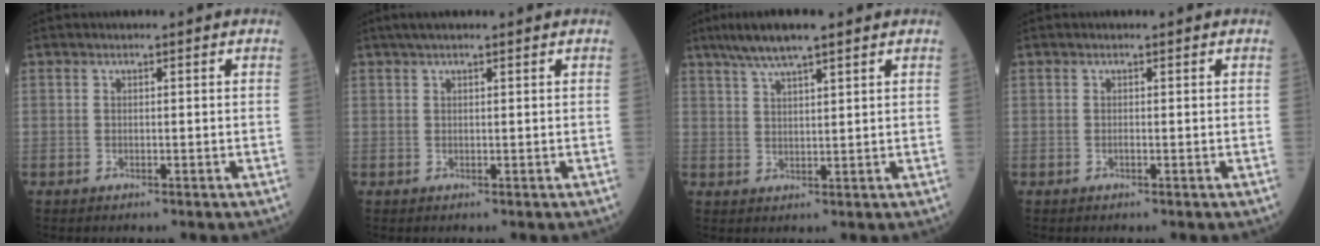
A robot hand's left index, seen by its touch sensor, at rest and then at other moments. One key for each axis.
{"total": 3.9, "fx": 3.1, "fy": 0.3, "fz": 2.4, "tx": -0.036, "ty": 0.032, "tz": 0.052}
{"total": 7.0, "fx": 5.2, "fy": 0.6, "fz": 4.7, "tx": -0.087, "ty": 0.024, "tz": 0.092}
{"total": 0.0}